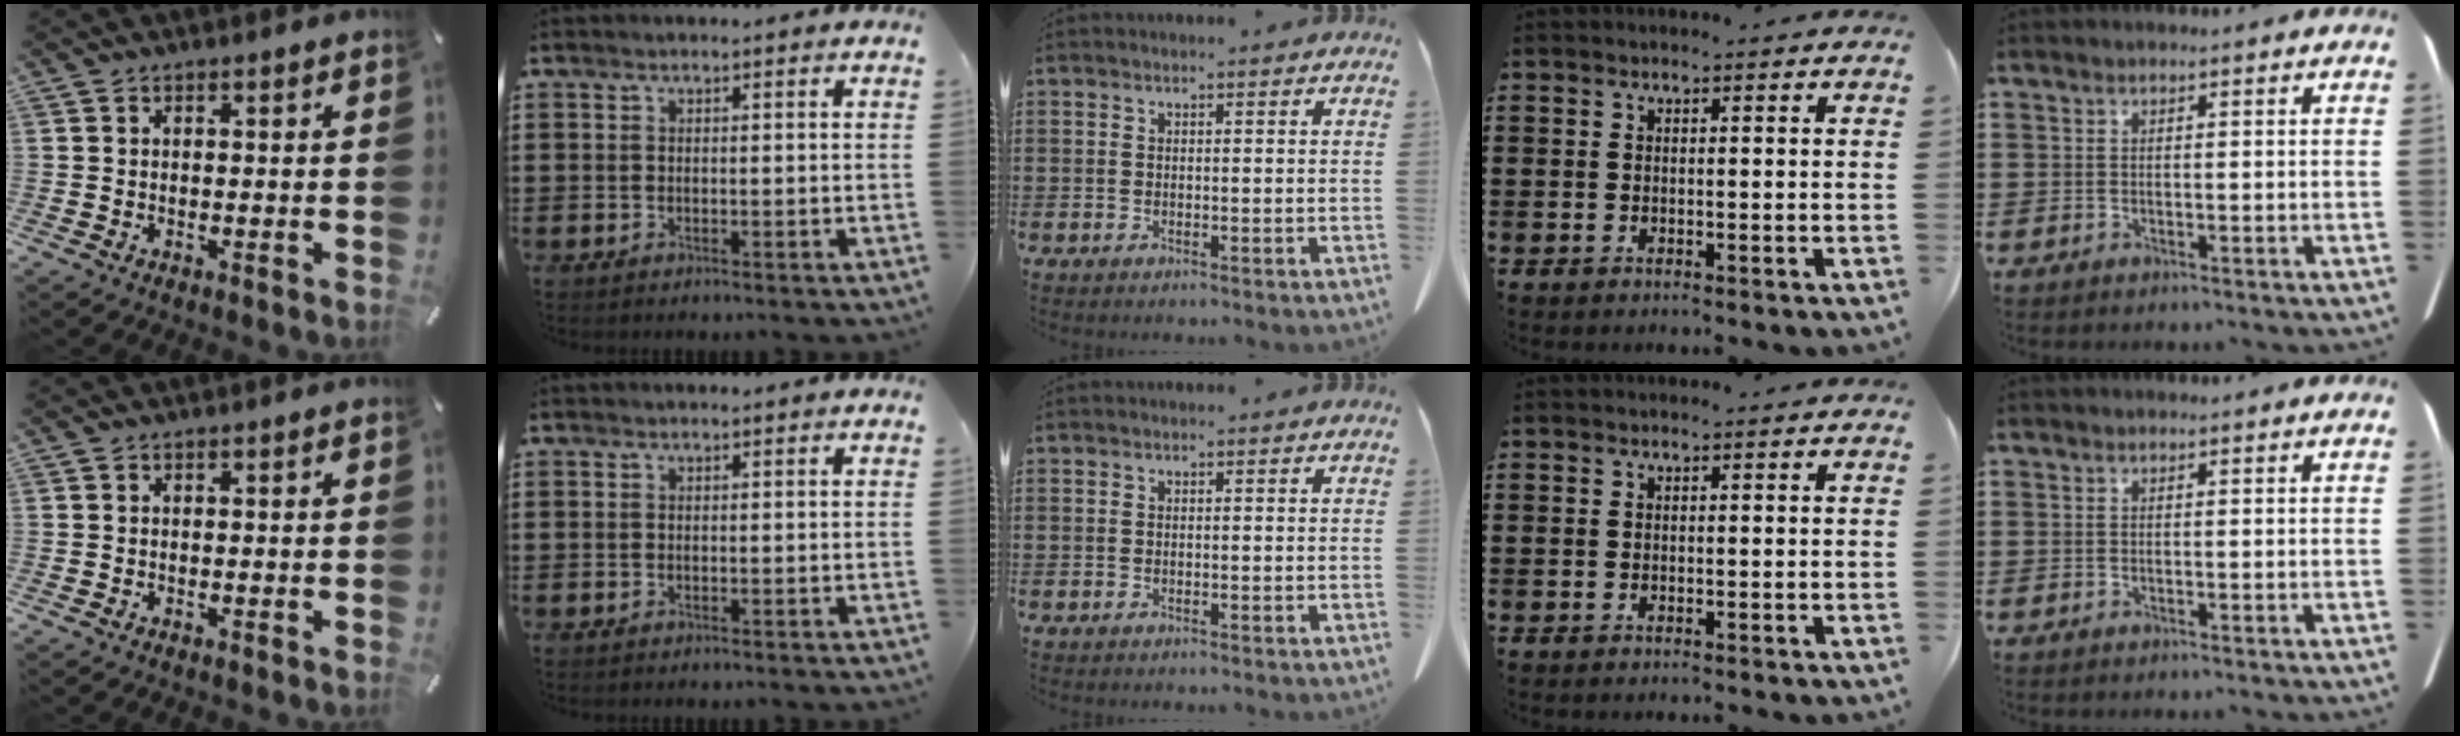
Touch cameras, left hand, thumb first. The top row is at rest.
{}